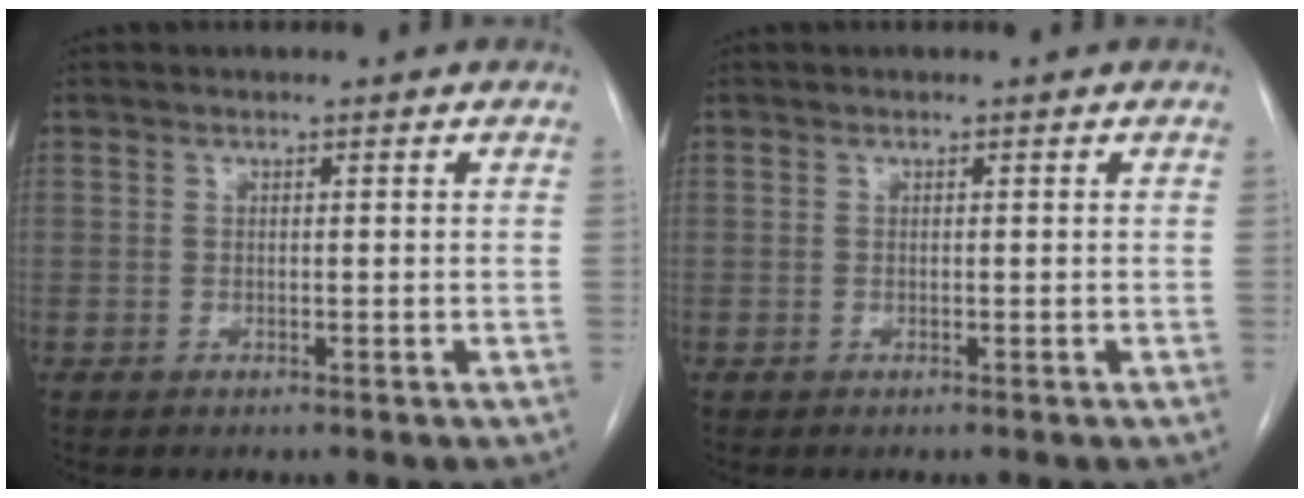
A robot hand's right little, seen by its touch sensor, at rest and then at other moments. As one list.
[{"total": 0.0}]